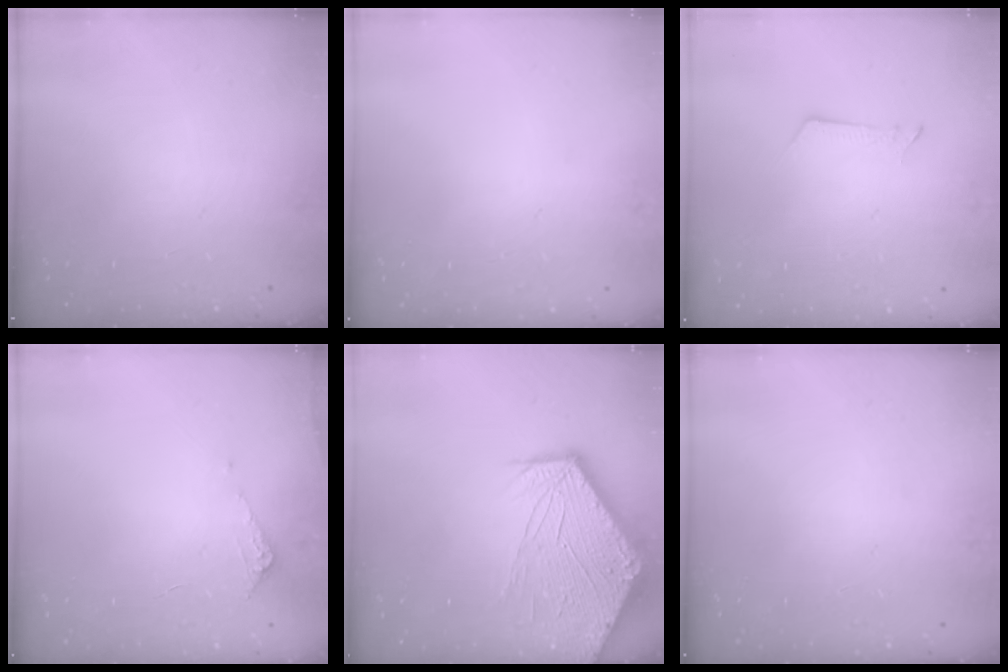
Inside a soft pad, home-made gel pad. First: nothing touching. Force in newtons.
{"total": 0.0}
{"total": 3.6, "press": 3.6, "slide": 0.5}
{"total": 4.1, "press": 4.1, "slide": 0.5}
{"total": 12.7, "press": 12.6, "slide": 1.7}
{"total": 0.0}